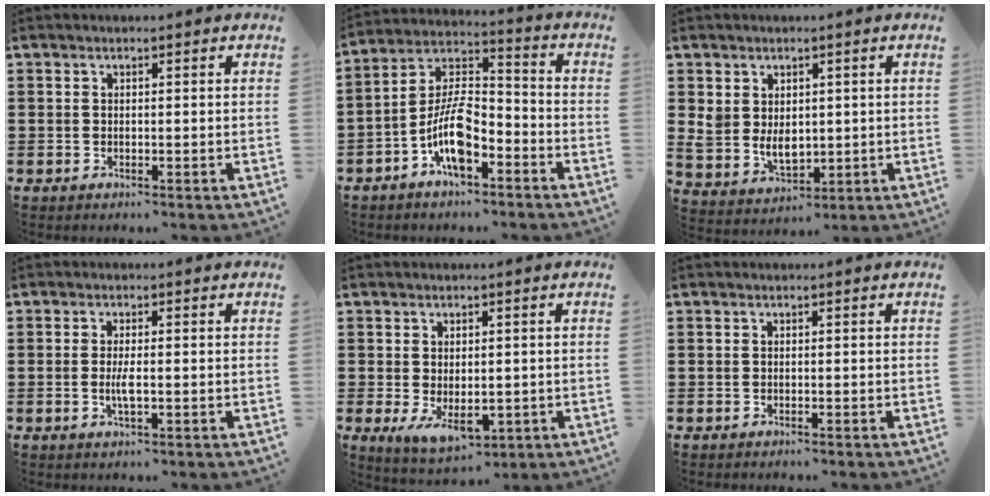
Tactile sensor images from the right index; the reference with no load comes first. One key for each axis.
{"total": 9.7, "fx": -5.0, "fy": 3.9, "fz": 7.3, "tx": -0.167, "ty": -0.001, "tz": -0.099}
{"total": 5.0, "fx": 1.1, "fy": 4.0, "fz": 2.8, "tx": -0.063, "ty": 0.011, "tz": 0.025}
{"total": 2.8, "fx": -0.5, "fy": 0.7, "fz": 2.7, "tx": -0.062, "ty": -0.005, "tz": -0.013}
{"total": 4.2, "fx": -1.0, "fy": 2.5, "fz": 3.3, "tx": -0.061, "ty": -0.002, "tz": -0.020}
{"total": 0.0}